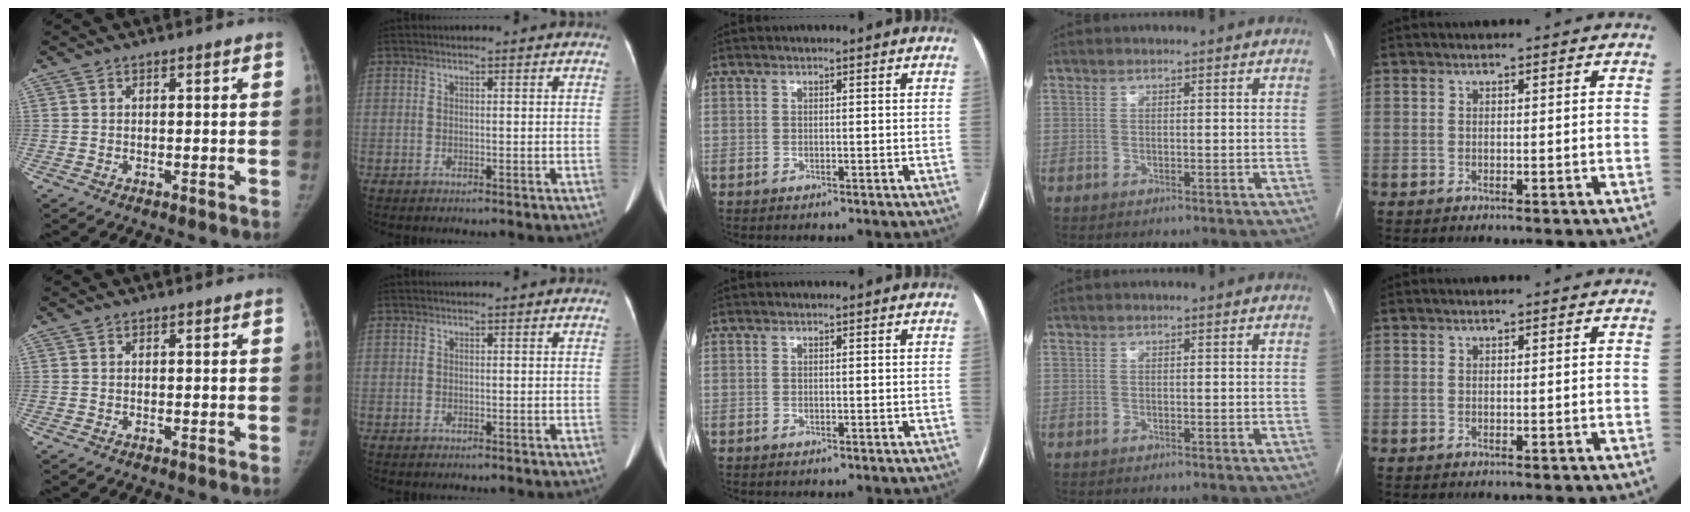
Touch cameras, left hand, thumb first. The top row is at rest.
{}